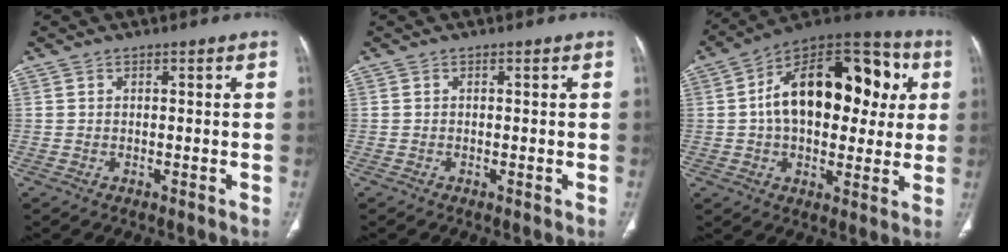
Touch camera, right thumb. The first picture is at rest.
{"total": 0.0}
{"total": 25.1, "force": [3.9, 14.8, 19.9], "torque": [-0.267, 0.030, 0.050]}